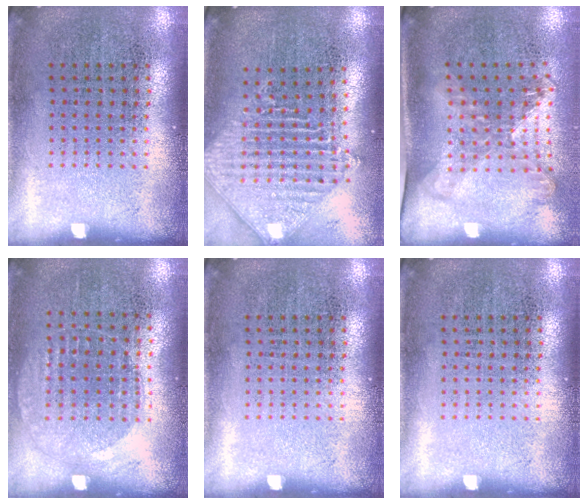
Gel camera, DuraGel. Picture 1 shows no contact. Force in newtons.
{"total": 1.9, "press": 1.6, "slide": 1.1}
{"total": 1.7, "press": 1.3, "slide": 1.1}
{"total": 1.0, "press": 0.9, "slide": 0.4}
{"total": 0.0}
{"total": 0.0}